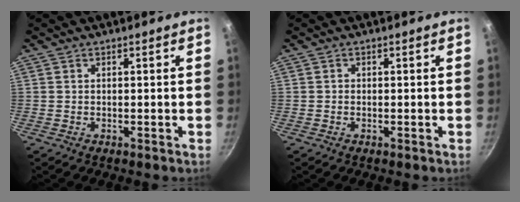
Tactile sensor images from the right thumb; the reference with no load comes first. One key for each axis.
{"total": 0.0}